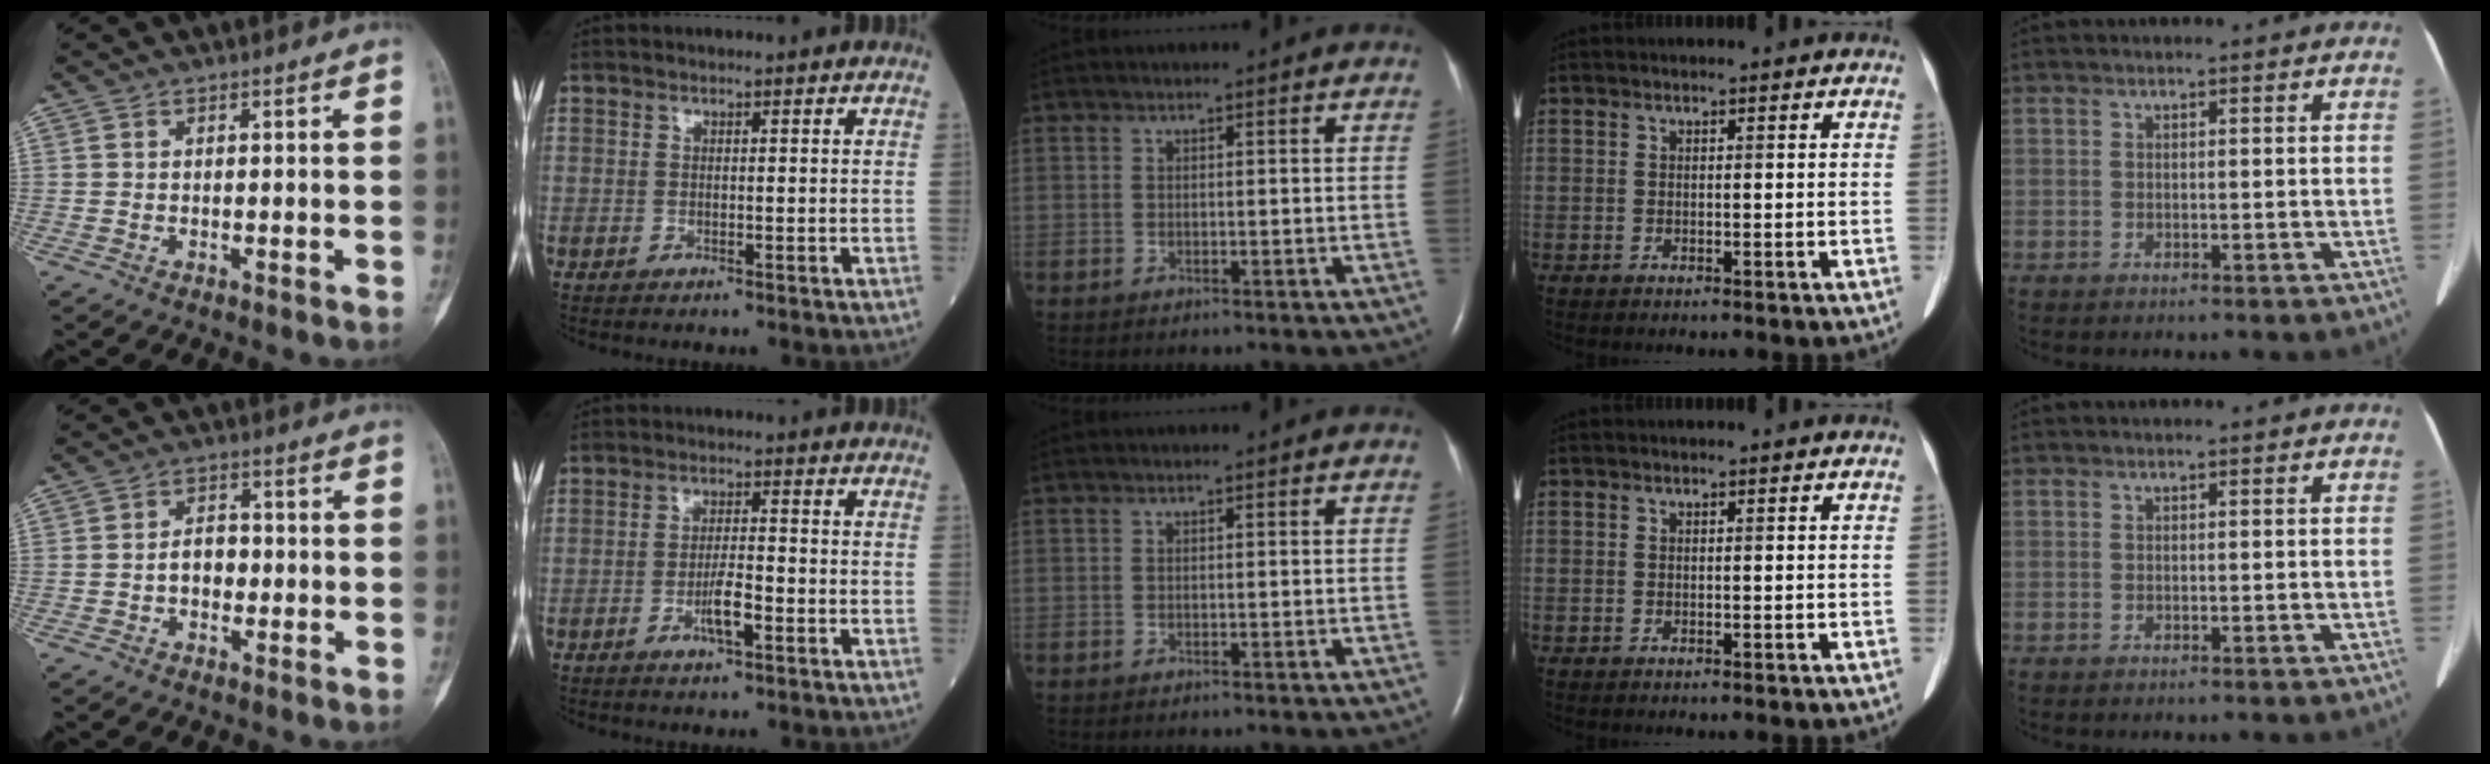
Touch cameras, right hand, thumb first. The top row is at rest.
{"thumb": {"total": 4.1, "force": [-0.8, 2.9, 2.7], "torque": [-0.029, 0.017, -0.018]}, "index": {"total": 3.9, "force": [-1.7, 0.6, 3.5], "torque": [-0.066, 0.000, -0.029]}}